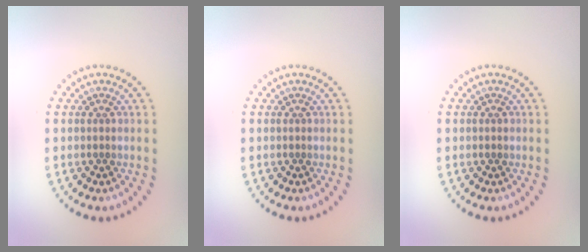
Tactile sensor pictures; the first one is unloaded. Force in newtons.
{"total": 0.0}
{"total": 0.8, "press": 0.7, "slide": 0.1}